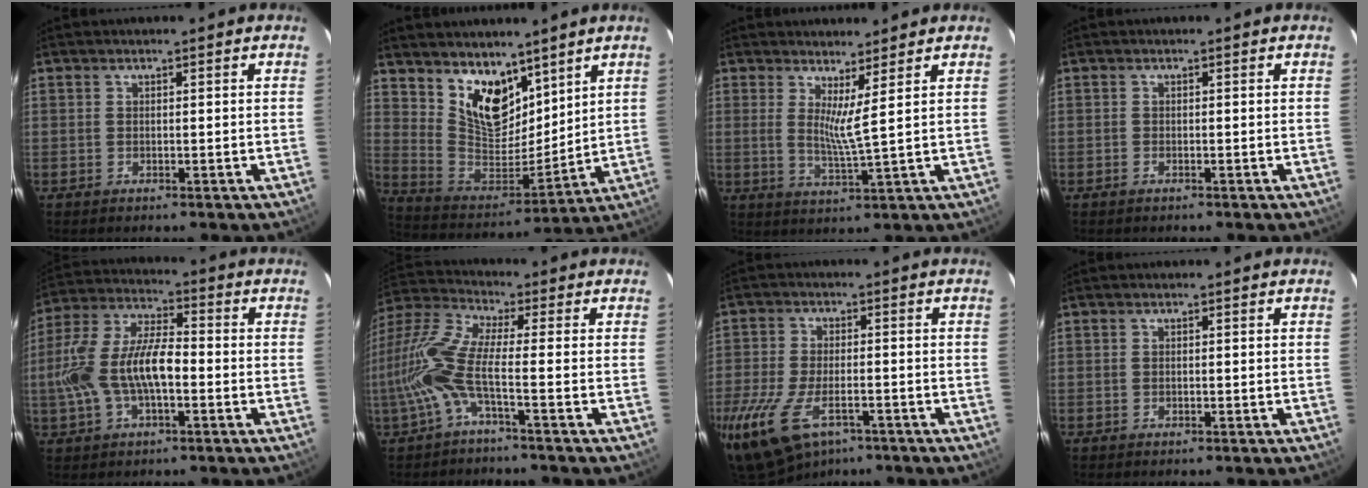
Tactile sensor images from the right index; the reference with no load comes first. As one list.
[{"total": 14.2, "force": [9.4, 7.5, 7.5], "torque": [-0.142, -0.009, 0.190]}, {"total": 4.3, "force": [2.4, -0.9, 3.5], "torque": [-0.064, -0.018, 0.035]}, {"total": 0.7, "force": [-0.5, 0.5, 0.0], "torque": [0.000, -0.003, -0.009]}, {"total": 14.4, "force": [-2.7, 6.2, 12.7], "torque": [-0.268, 0.011, -0.051]}, {"total": 11.6, "force": [-3.3, 1.5, 11.0], "torque": [-0.238, -0.001, -0.074]}, {"total": 20.1, "force": [-11.0, 10.7, 13.0], "torque": [-0.308, -0.056, -0.184]}, {"total": 0.0}]